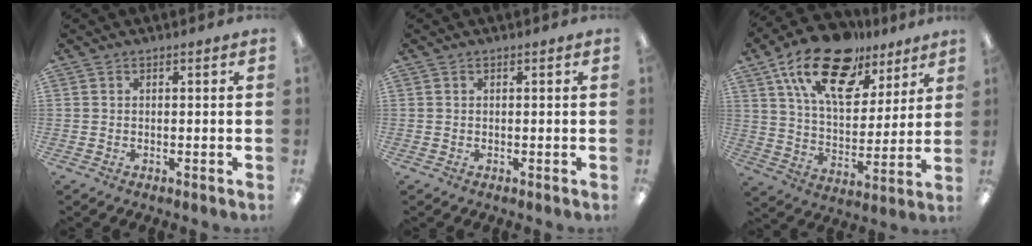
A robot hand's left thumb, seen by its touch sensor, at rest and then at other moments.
{"total": 0.0}
{"total": 21.2, "force": [13.2, 10.6, 12.8], "torque": [-0.223, -0.060, 0.233]}